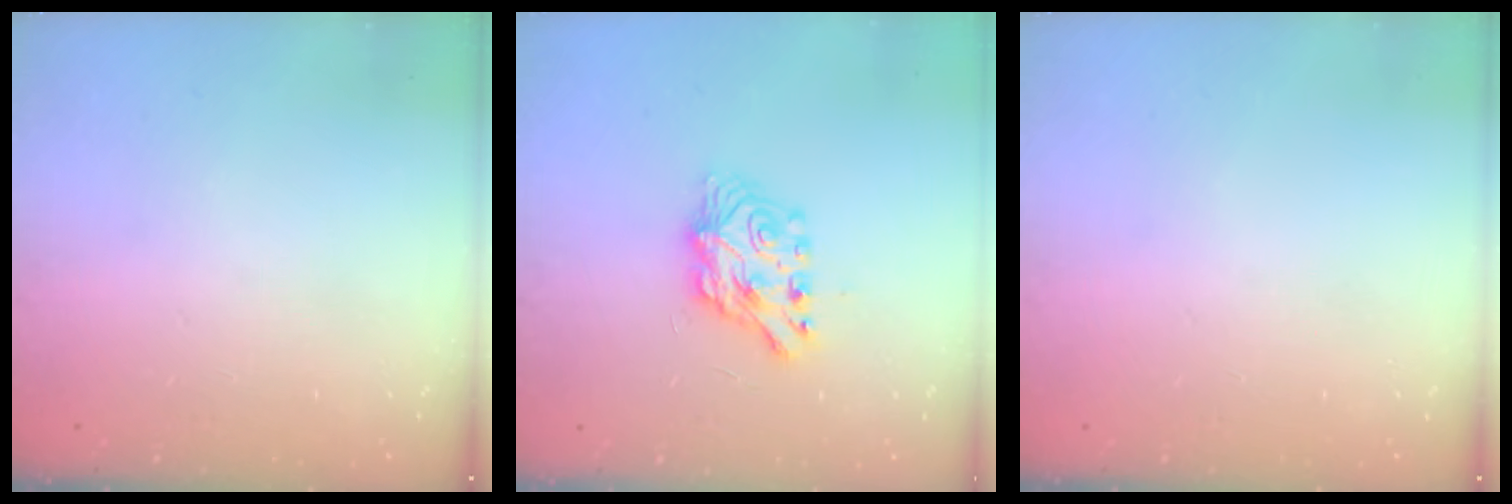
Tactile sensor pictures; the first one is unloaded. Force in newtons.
{"total": 7.1, "press": 7.1, "slide": 0.3}
{"total": 0.0}